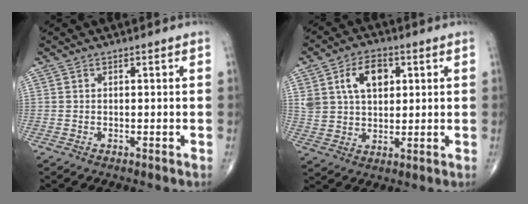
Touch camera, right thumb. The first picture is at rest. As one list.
[{"total": 10.5, "force": [3.7, 6.8, 7.1], "torque": [-0.106, -0.001, 0.068]}]